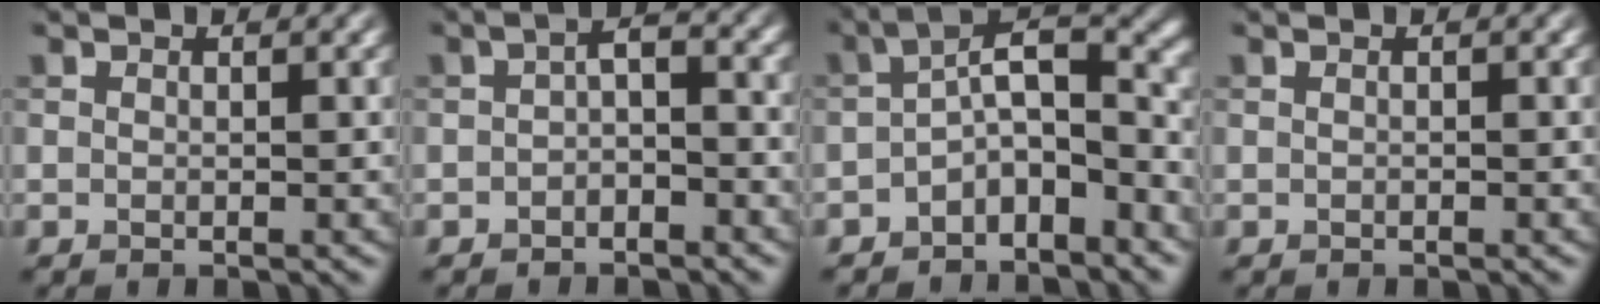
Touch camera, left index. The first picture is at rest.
{"total": 2.5, "force": [-1.1, 1.1, 1.9], "torque": [-0.035, 0.008, -0.026]}
{"total": 6.3, "force": [-2.8, 2.5, 5.1], "torque": [-0.069, 0.013, -0.064]}
{"total": 0.0}